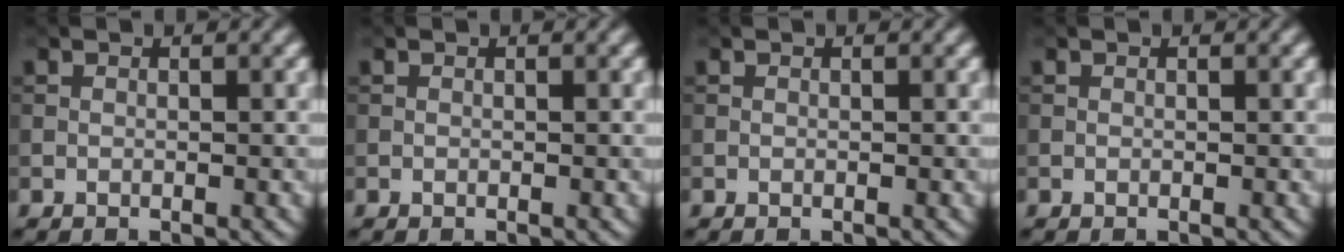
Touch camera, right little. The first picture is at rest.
{"total": 0.0}
{"total": 0.0}
{"total": 0.0}